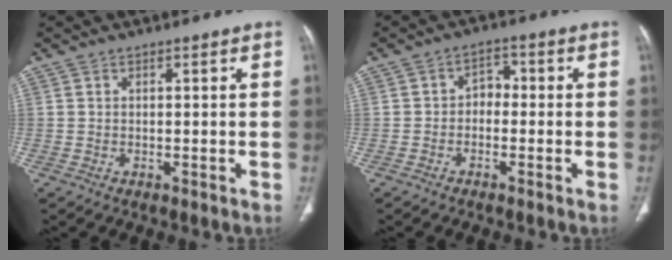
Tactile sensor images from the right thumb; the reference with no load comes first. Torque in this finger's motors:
{"motor_torque": [0.71, 0.65, 0.51, 0.05, -0.04]}